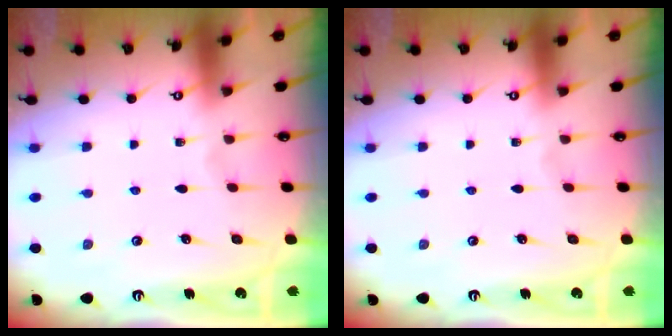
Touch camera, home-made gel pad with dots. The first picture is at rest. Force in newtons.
{"total": 0.0}